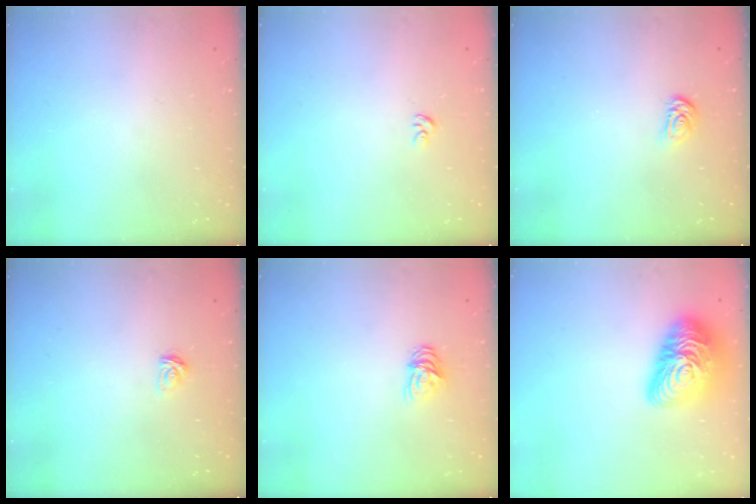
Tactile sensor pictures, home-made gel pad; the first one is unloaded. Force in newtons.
{"total": 2.4, "press": 2.4, "slide": 0.1}
{"total": 3.4, "press": 3.3, "slide": 0.5}
{"total": 3.1, "press": 3.1, "slide": 0.4}
{"total": 5.5, "press": 5.5, "slide": 0.6}
{"total": 18.6, "press": 18.6, "slide": 1.2}